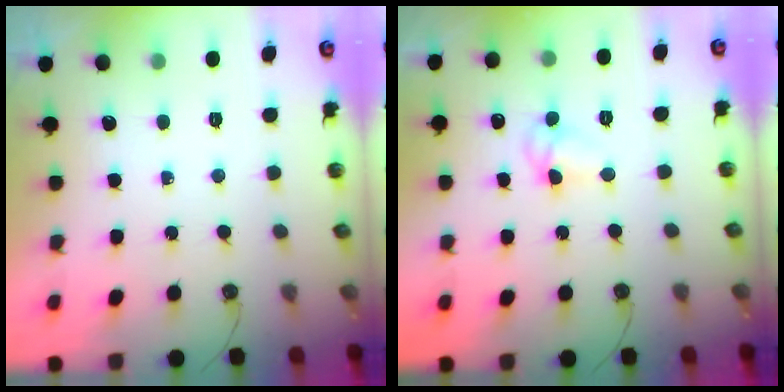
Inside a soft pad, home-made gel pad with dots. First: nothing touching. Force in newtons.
{"total": 5.7, "press": 5.7, "slide": 0.4}